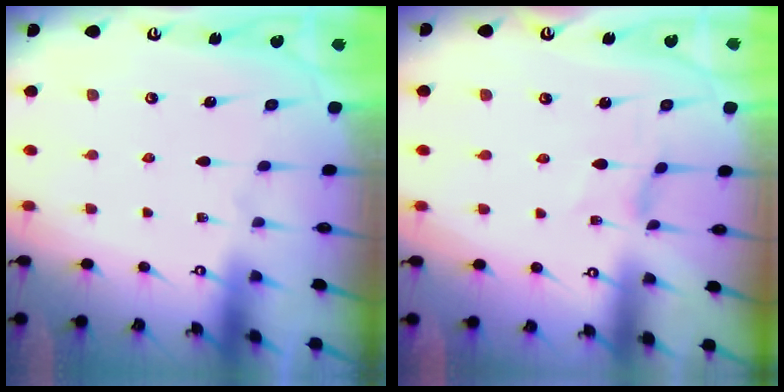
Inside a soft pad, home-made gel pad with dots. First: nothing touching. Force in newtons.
{"total": 0.8, "press": 0.8, "slide": 0.2}